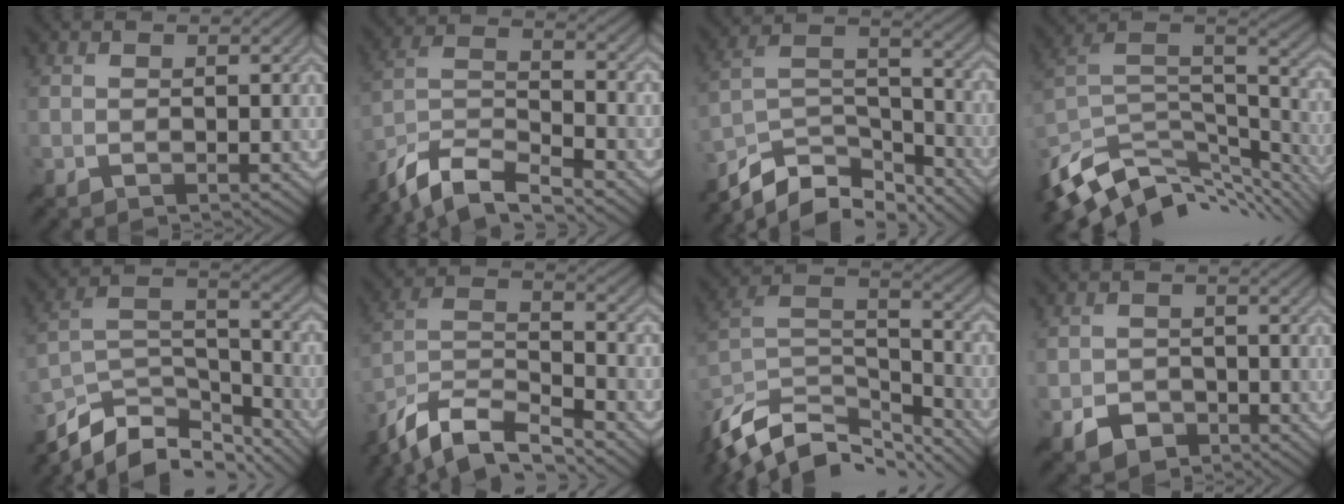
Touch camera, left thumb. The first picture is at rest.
{"total": 10.9, "force": [-9.0, 2.6, 5.7], "torque": [-0.122, -0.005, -0.180]}
{"total": 12.2, "force": [-9.9, 4.4, 5.5], "torque": [-0.118, 0.001, -0.181]}
{"total": 13.1, "force": [-8.1, 6.3, 8.2], "torque": [-0.206, -0.019, -0.133]}
{"total": 13.2, "force": [-10.2, 5.5, 6.3], "torque": [-0.146, -0.003, -0.183]}
{"total": 12.4, "force": [-10.1, 3.3, 6.4], "torque": [-0.141, -0.005, -0.196]}
{"total": 14.9, "force": [-11.0, 6.5, 7.6], "torque": [-0.217, -0.016, -0.187]}
{"total": 3.7, "force": [-2.4, 2.5, 1.3], "torque": [-0.022, -0.008, -0.050]}